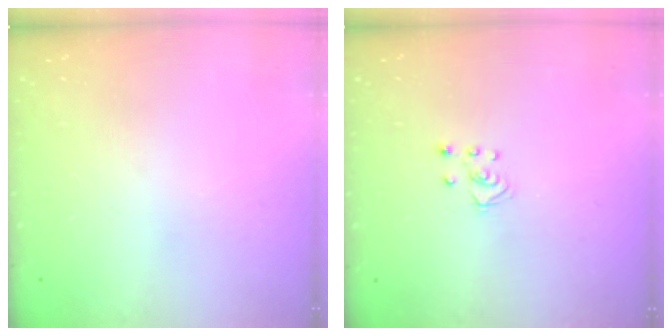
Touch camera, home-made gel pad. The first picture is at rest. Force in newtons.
{"total": 2.5, "press": 2.5, "slide": 0.2}